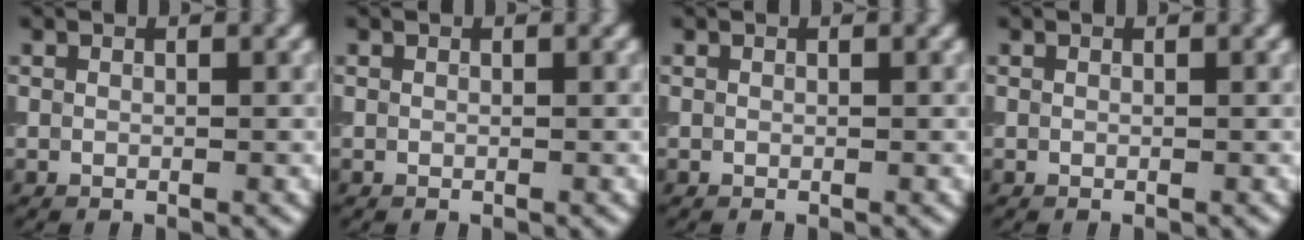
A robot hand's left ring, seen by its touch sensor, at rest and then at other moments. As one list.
[{"total": 0.0}, {"total": 0.0}, {"total": 0.0}]